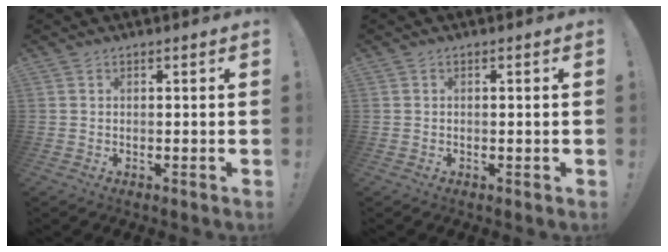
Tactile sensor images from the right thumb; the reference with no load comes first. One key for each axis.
{"total": 0.6, "fx": -0.1, "fy": -0.1, "fz": 0.6, "tx": -0.008, "ty": -0.003, "tz": -0.002}